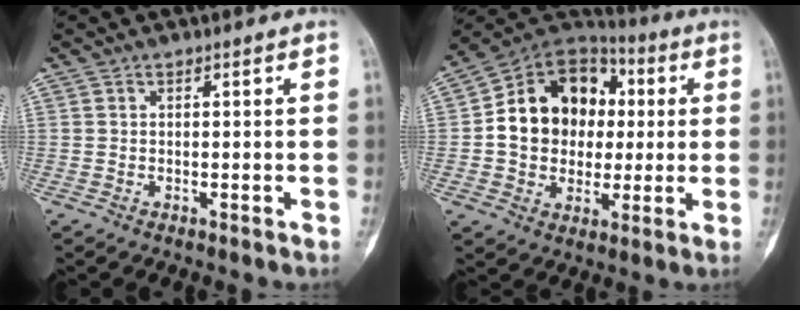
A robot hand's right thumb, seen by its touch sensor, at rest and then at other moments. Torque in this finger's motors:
{"motor_torque": [0.84, 3.25, 1.04, -0.41, 0.44]}